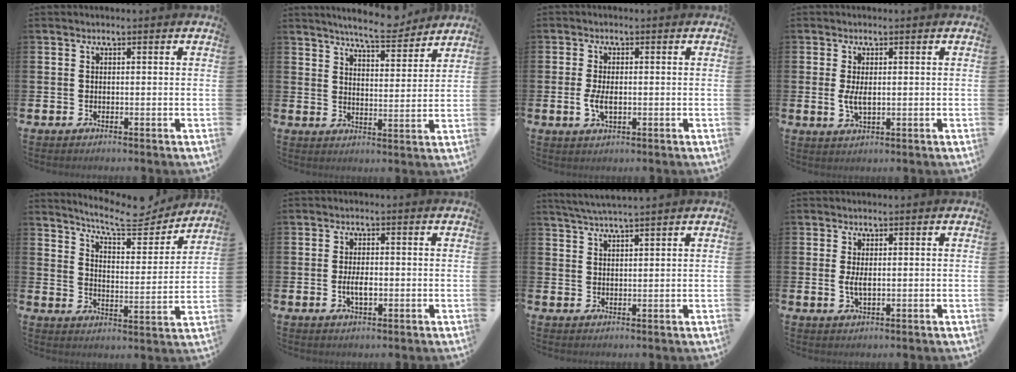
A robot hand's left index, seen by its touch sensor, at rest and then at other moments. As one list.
[{"total": 7.1, "force": [6.9, 0.6, 1.6], "torque": [-0.040, -0.039, 0.123]}, {"total": 3.1, "force": [-0.1, 1.6, 2.7], "torque": [-0.050, 0.004, -0.004]}, {"total": 2.8, "force": [0.3, 1.2, 2.5], "torque": [-0.039, -0.001, 0.001]}, {"total": 8.8, "force": [8.2, 1.8, 2.9], "torque": [-0.066, -0.056, 0.140]}, {"total": 2.9, "force": [-0.3, 1.4, 2.5], "torque": [-0.037, -0.002, -0.008]}, {"total": 3.3, "force": [3.2, -0.4, 0.7], "torque": [-0.025, -0.006, 0.060]}, {"total": 2.2, "force": [0.2, 0.9, 2.0], "torque": [-0.030, -0.003, 0.001]}]